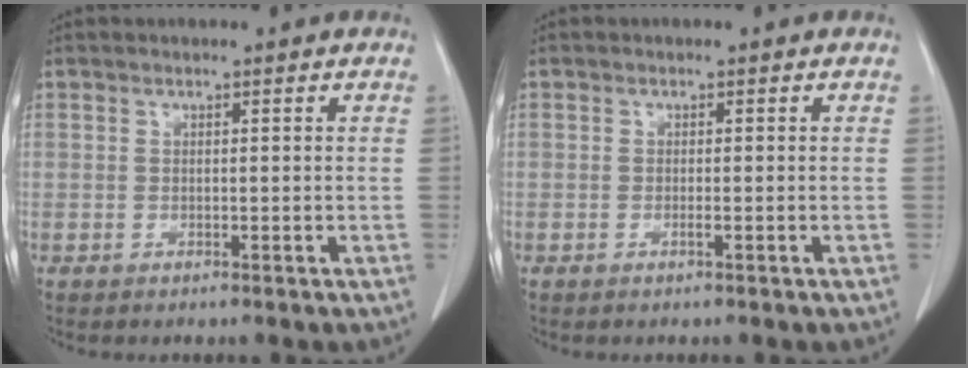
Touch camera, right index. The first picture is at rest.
{"total": 0.6, "force": [-0.3, -0.1, 0.5], "torque": [-0.011, 0.001, -0.004]}